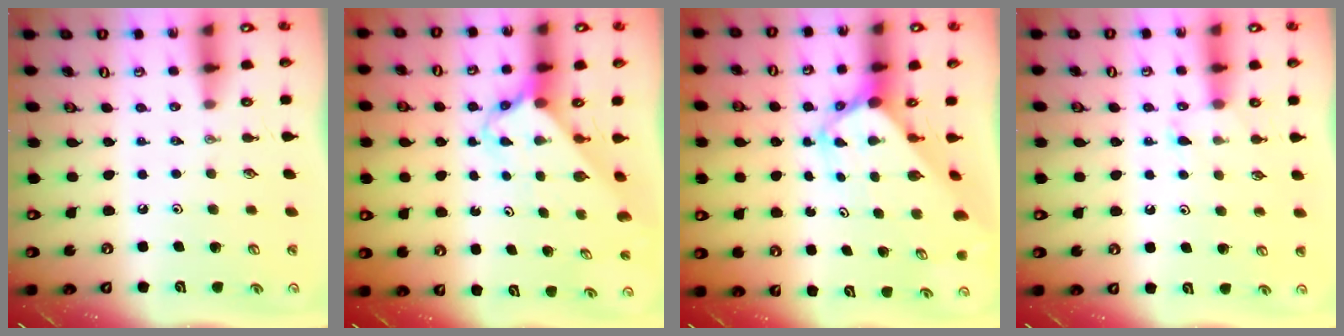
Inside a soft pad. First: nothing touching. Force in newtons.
{"total": 2.9, "press": 2.9, "slide": 0.3}
{"total": 3.0, "press": 2.9, "slide": 0.4}
{"total": 4.6, "press": 4.5, "slide": 0.4}